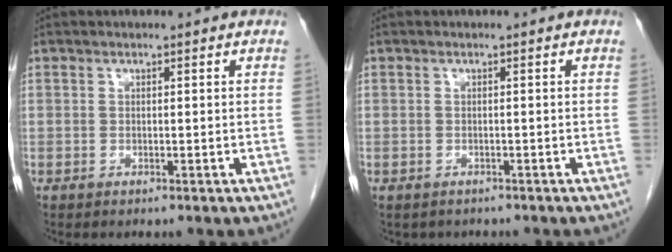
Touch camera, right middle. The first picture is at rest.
{"total": 2.1, "force": [-1.7, 1.2, 0.3], "torque": [-0.009, 0.001, -0.017]}